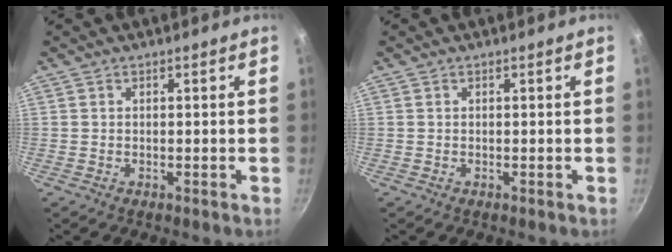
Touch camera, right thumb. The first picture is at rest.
{"total": 0.0}